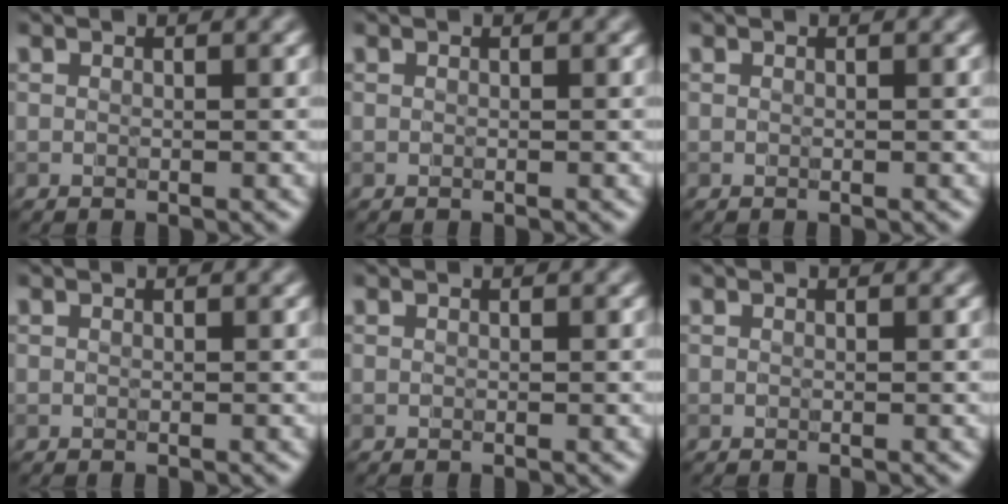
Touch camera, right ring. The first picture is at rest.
{"total": 0.0}
{"total": 0.0}
{"total": 0.0}
{"total": 0.0}
{"total": 0.0}